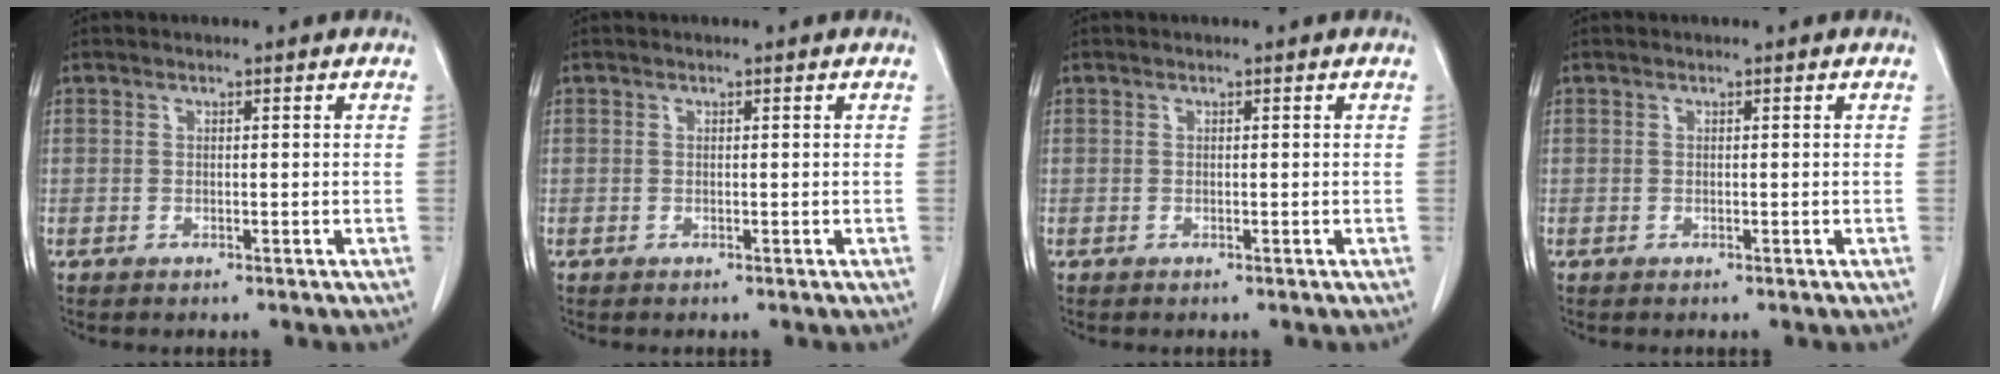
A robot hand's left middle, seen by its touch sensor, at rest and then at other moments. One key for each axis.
{"total": 0.0}
{"total": 0.0}
{"total": 0.0}